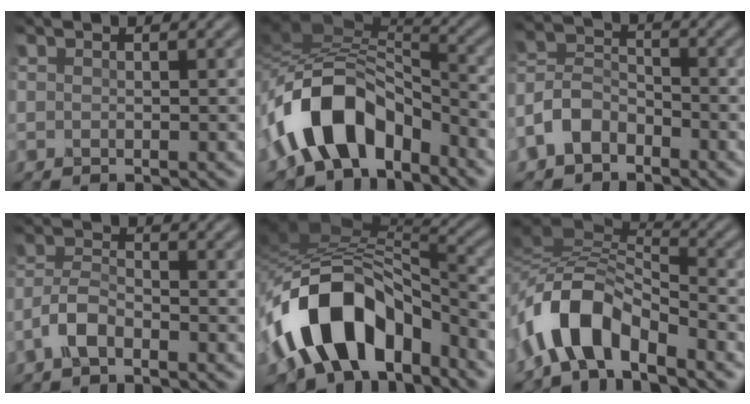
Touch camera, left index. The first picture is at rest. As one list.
[{"total": 10.6, "force": [-4.7, 6.2, 7.2], "torque": [-0.129, 0.024, -0.093]}, {"total": 4.5, "force": [-2.9, 2.9, 1.9], "torque": [-0.046, 0.008, -0.069]}, {"total": 2.7, "force": [-1.9, 0.8, 1.7], "torque": [-0.043, 0.013, -0.045]}, {"total": 12.5, "force": [-5.7, 7.5, 8.2], "torque": [-0.143, 0.023, -0.109]}, {"total": 7.1, "force": [-4.0, 2.7, 5.2], "torque": [-0.098, 0.014, -0.083]}]